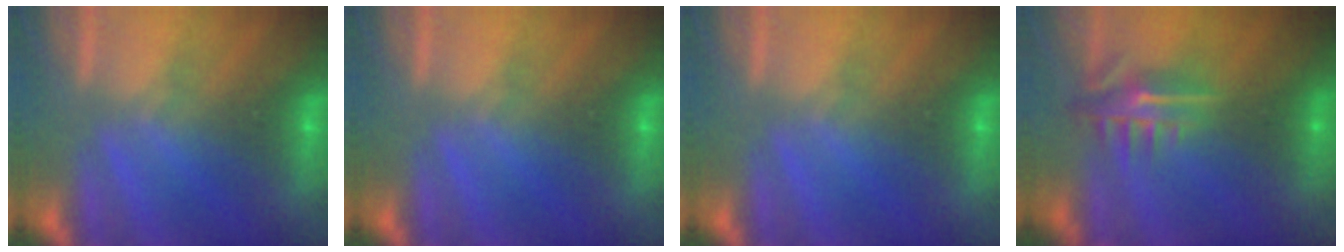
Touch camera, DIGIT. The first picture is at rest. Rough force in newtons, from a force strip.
{"total": 0.0}
{"total": 0.0}
{"total": 7.7}